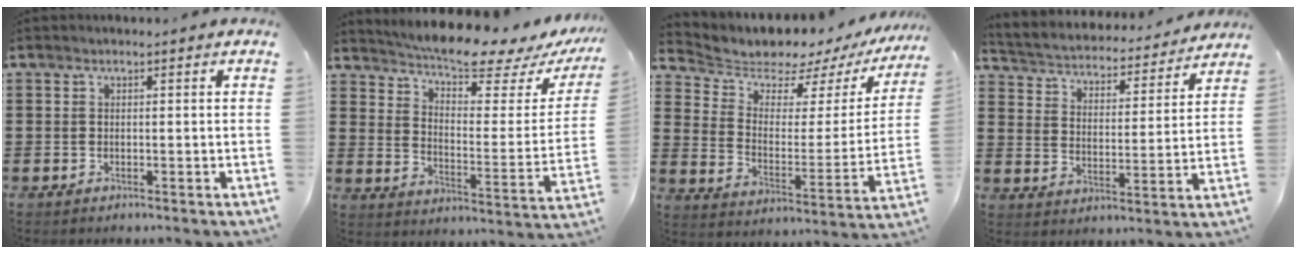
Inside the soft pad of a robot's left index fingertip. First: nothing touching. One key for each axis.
{"total": 7.4, "fx": 6.5, "fy": 0.0, "fz": 3.5, "tx": -0.082, "ty": -0.056, "tz": 0.103}
{"total": 5.5, "fx": 5.0, "fy": 2.0, "fz": 0.8, "tx": -0.044, "ty": -0.043, "tz": 0.080}
{"total": 3.2, "fx": 3.2, "fy": 0.3, "fz": 0.2, "tx": -0.026, "ty": -0.033, "tz": 0.045}